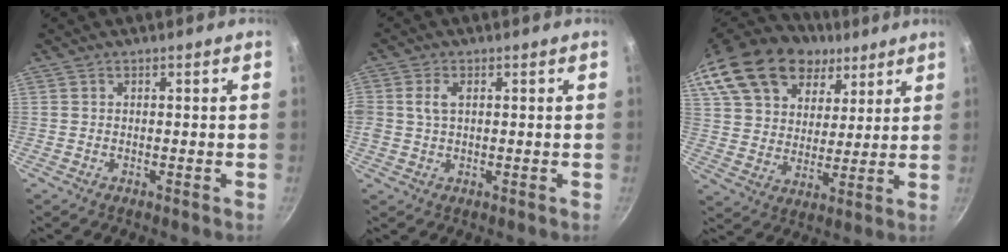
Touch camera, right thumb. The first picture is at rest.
{"total": 3.7, "force": [0.9, 2.1, 2.9], "torque": [-0.057, 0.006, 0.015]}
{"total": 28.2, "force": [16.5, 18.4, 13.6], "torque": [-0.297, 0.021, 0.298]}